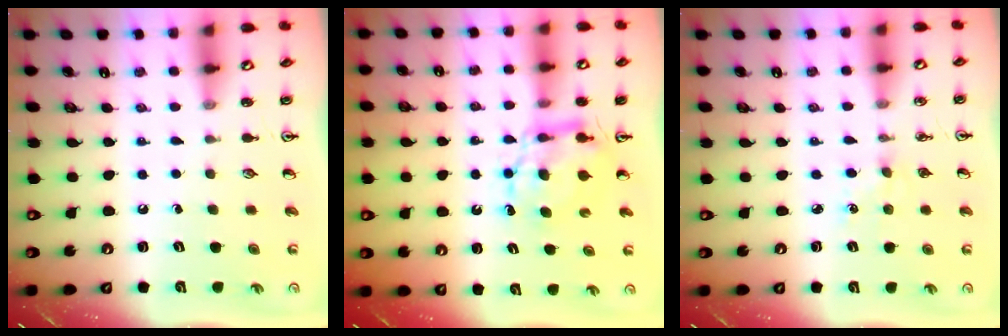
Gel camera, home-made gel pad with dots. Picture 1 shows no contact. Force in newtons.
{"total": 7.1, "press": 7.1, "slide": 0.2}
{"total": 3.6, "press": 3.5, "slide": 0.5}